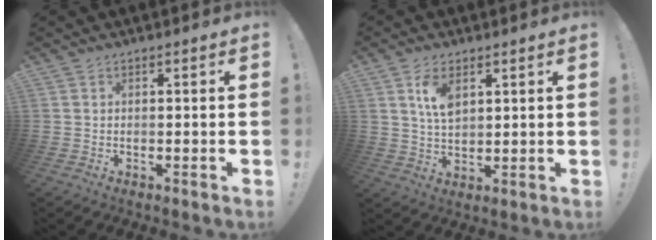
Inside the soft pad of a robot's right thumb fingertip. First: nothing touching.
{"total": 7.3, "force": [3.5, 4.0, 5.0], "torque": [-0.082, -0.011, 0.063]}